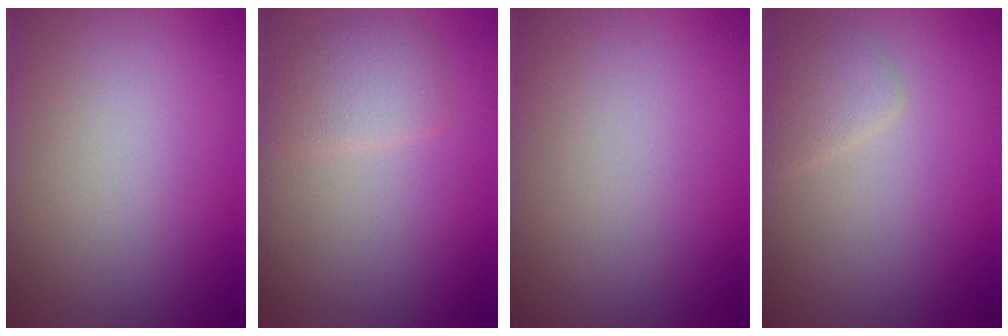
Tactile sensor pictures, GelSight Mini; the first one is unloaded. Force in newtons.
{"total": 2.3, "press": 2.3, "slide": 0.0}
{"total": 0.0}
{"total": 2.0, "press": 2.0, "slide": 0.0}